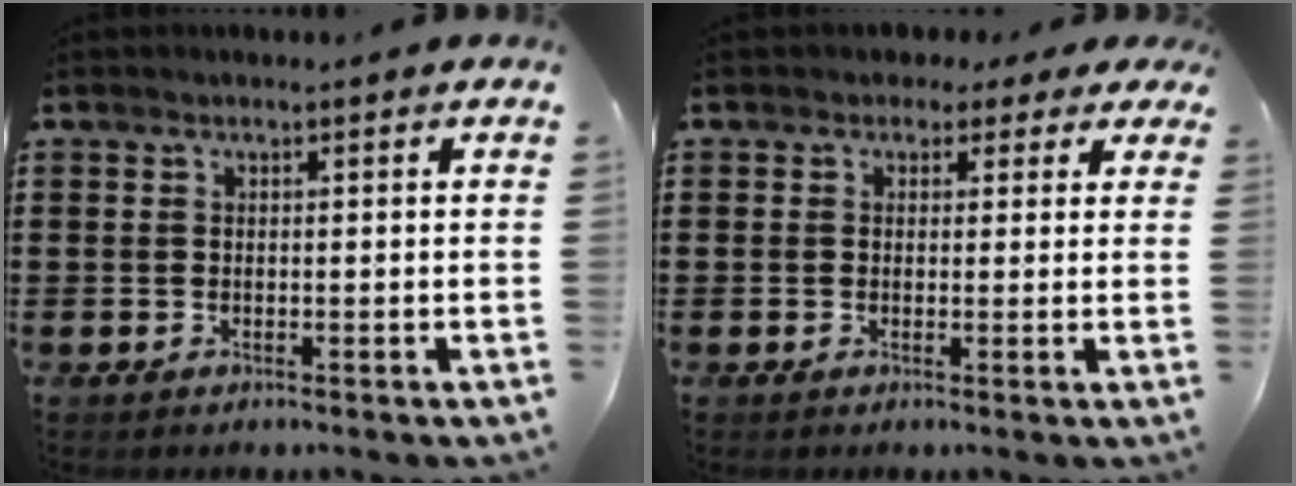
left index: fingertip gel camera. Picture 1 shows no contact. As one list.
[{"total": 2.1, "force": [1.1, 1.6, 0.6], "torque": [-0.020, 0.010, 0.020]}]